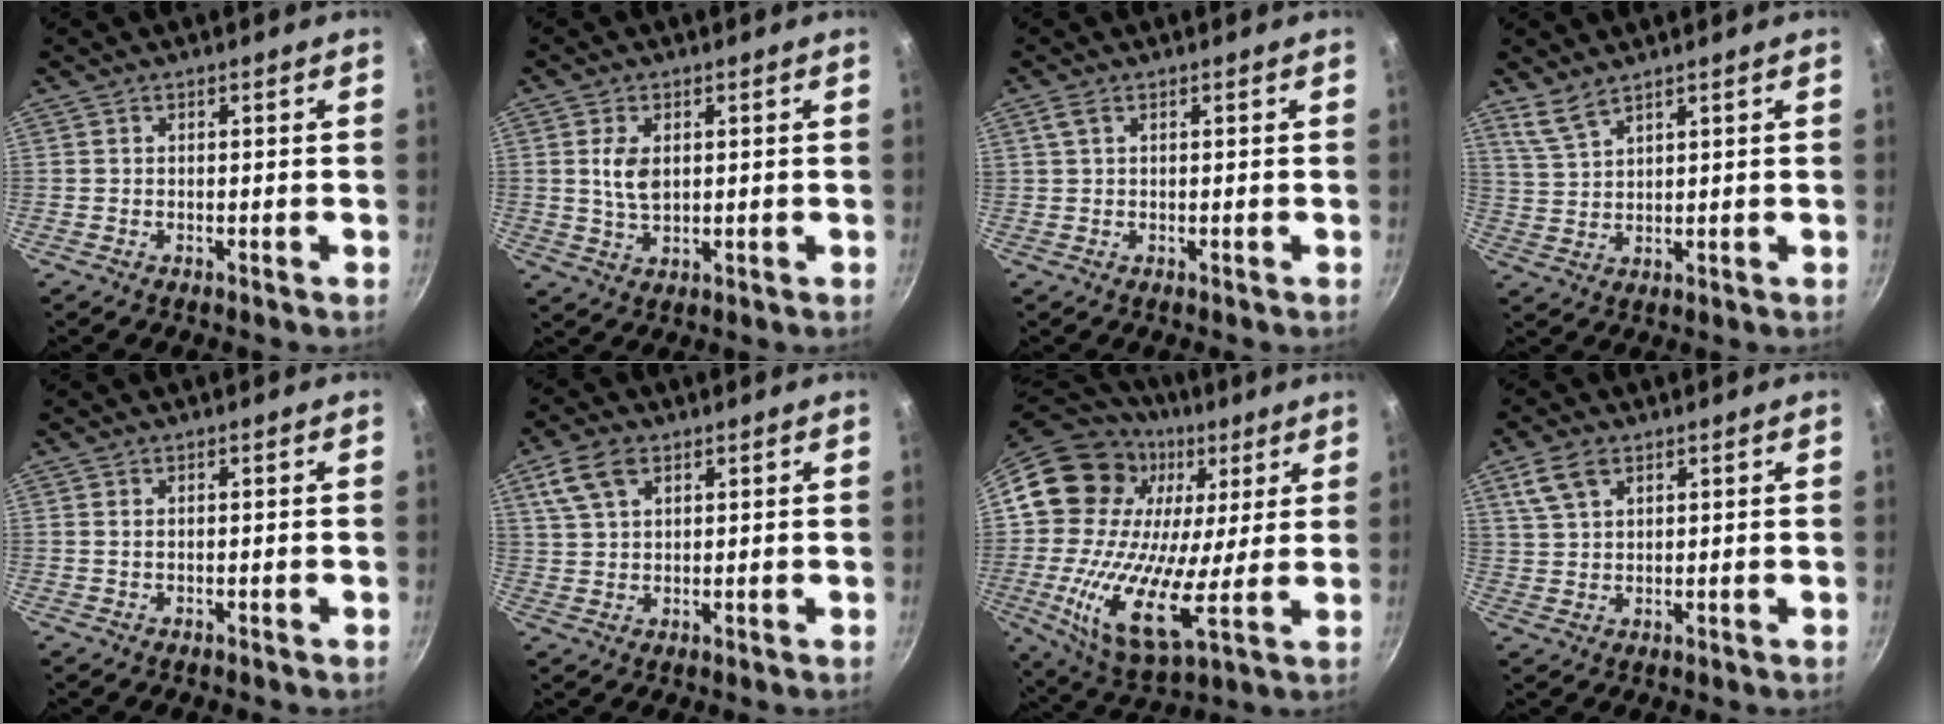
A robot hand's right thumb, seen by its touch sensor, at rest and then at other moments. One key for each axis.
{"total": 5.3, "fx": 1.0, "fy": 3.2, "fz": 4.1, "tx": -0.074, "ty": -0.007, "tz": 0.022}
{"total": 1.8, "fx": 0.8, "fy": 0.9, "fz": 1.3, "tx": -0.028, "ty": 0.004, "tz": 0.019}
{"total": 4.7, "fx": 3.8, "fy": 1.4, "fz": 2.4, "tx": -0.048, "ty": -0.015, "tz": 0.086}
{"total": 0.7, "fx": 0.2, "fy": 0.3, "fz": 0.5, "tx": -0.010, "ty": 0.001, "tz": 0.004}
{"total": 7.4, "fx": 3.7, "fy": 4.4, "fz": 4.7, "tx": -0.087, "ty": 0.002, "tz": 0.069}
{"total": 24.9, "fx": 4.8, "fy": 16.1, "fz": 18.4, "tx": -0.323, "ty": -0.011, "tz": 0.068}
{"total": 6.3, "fx": 3.4, "fy": 3.6, "fz": 3.9, "tx": -0.070, "ty": 0.000, "tz": 0.069}